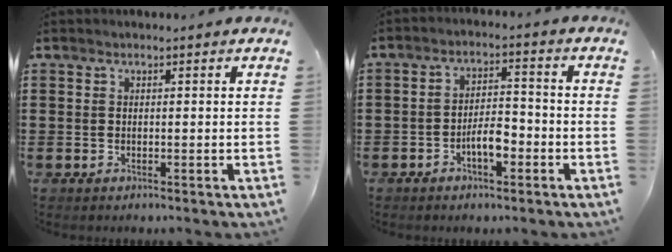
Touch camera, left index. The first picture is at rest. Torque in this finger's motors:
{"motor_torque": [0.36, 0.28, 0.31, 0.09]}